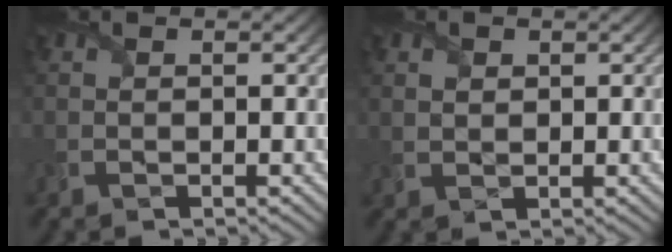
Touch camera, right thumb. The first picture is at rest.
{"total": 1.4, "force": [0.9, 0.9, 0.5], "torque": [-0.014, -0.001, 0.020]}